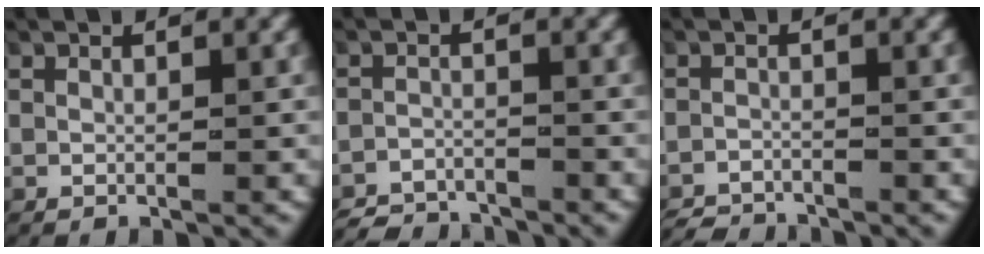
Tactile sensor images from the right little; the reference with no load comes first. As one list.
[{"total": 3.9, "force": [-3.8, 1.0, 0.0], "torque": [0.003, -0.013, -0.067]}, {"total": 3.0, "force": [-3.0, 0.6, -0.1], "torque": [-0.002, -0.013, -0.052]}]